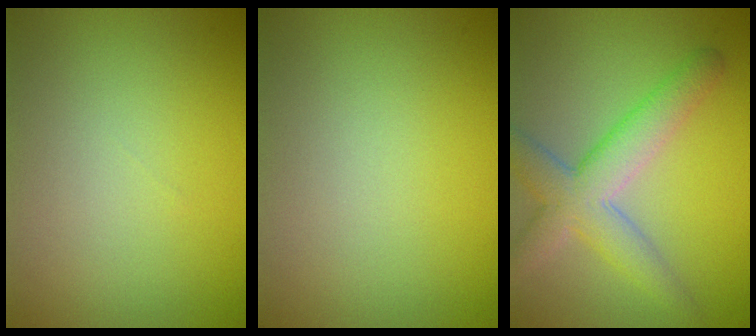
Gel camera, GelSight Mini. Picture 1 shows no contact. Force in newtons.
{"total": 0.0}
{"total": 5.6, "press": 5.6, "slide": 0.2}